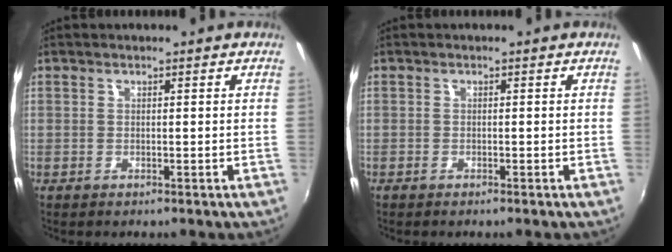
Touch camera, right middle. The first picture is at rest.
{"total": 0.6, "force": [-0.6, 0.1, 0.2], "torque": [-0.004, -0.002, -0.012]}